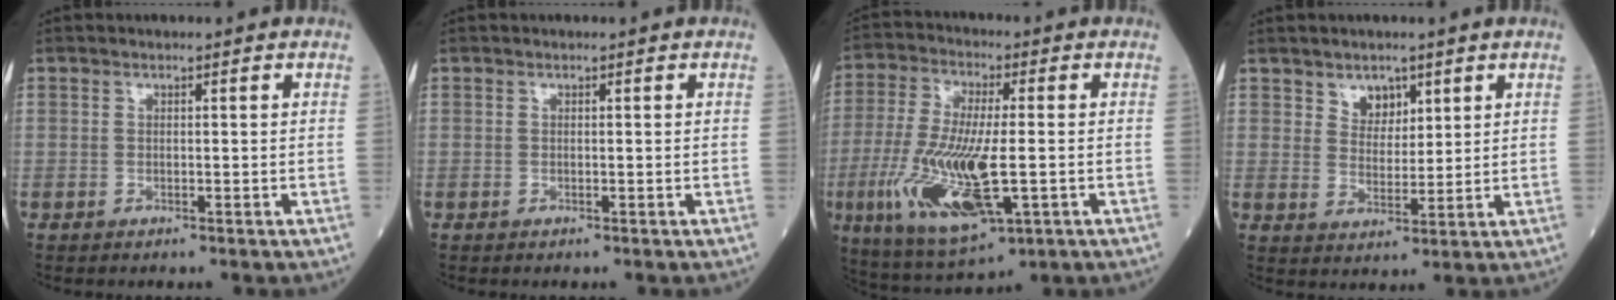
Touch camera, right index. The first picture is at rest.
{"total": 0.0}
{"total": 16.4, "force": [-3.9, 4.3, 15.3], "torque": [-0.317, -0.025, -0.059]}
{"total": 4.0, "force": [2.6, 2.6, 1.7], "torque": [-0.023, -0.001, 0.048]}